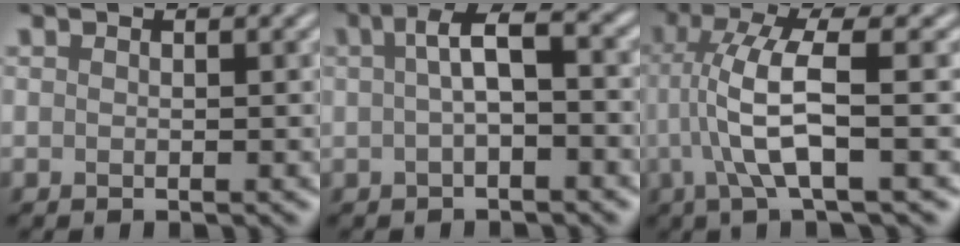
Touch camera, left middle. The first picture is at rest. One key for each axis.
{"total": 3.9, "fx": 0.4, "fy": 1.3, "fz": 3.7, "tx": -0.068, "ty": 0.013, "tz": 0.002}
{"total": 5.8, "fx": -0.2, "fy": 0.9, "fz": 5.7, "tx": -0.125, "ty": 0.012, "tz": -0.003}